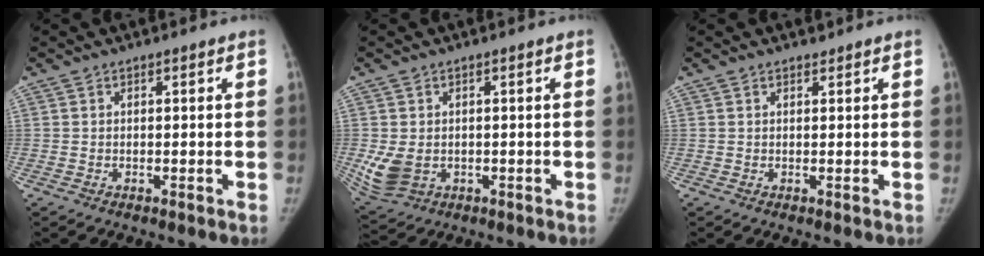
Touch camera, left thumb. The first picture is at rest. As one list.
[{"total": 6.3, "force": [-0.6, 4.7, 4.1], "torque": [-0.088, -0.012, 0.003]}, {"total": 0.9, "force": [0.8, 0.4, 0.2], "torque": [-0.004, -0.006, 0.012]}]